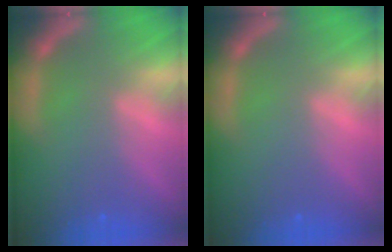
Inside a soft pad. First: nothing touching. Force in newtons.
{"total": 0.0}